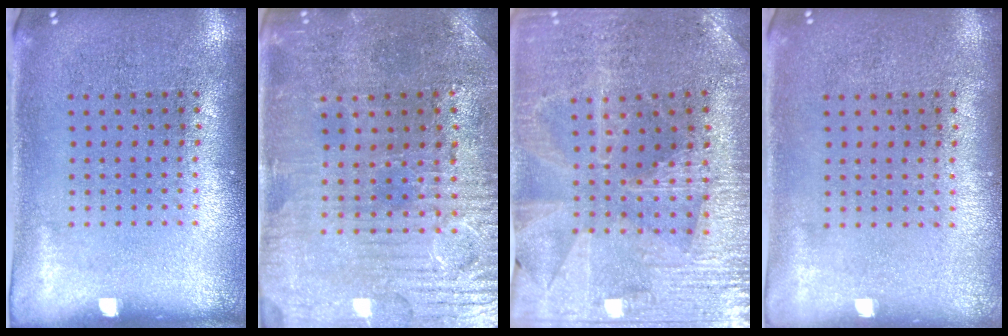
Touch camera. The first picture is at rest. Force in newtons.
{"total": 2.2, "press": 2.2, "slide": 0.5}
{"total": 2.3, "press": 2.3, "slide": 0.5}
{"total": 0.0}